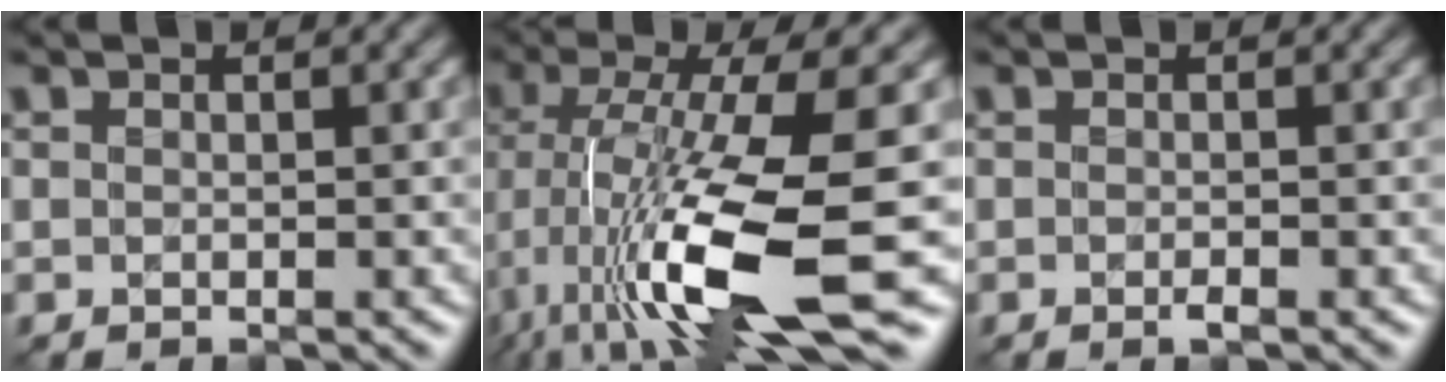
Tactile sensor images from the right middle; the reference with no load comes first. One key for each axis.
{"total": 13.7, "fx": -5.1, "fy": 3.1, "fz": 12.4, "tx": -0.237, "ty": -0.020, "tz": -0.075}
{"total": 0.9, "fx": -0.8, "fy": -0.1, "fz": 0.3, "tx": -0.005, "ty": -0.001, "tz": -0.010}